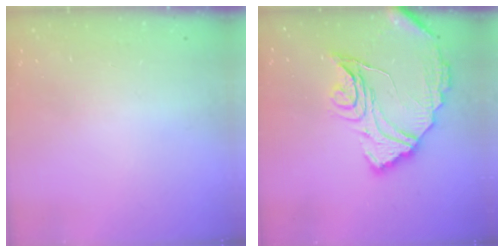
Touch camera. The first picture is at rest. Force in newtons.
{"total": 17.4, "press": 17.3, "slide": 1.4}